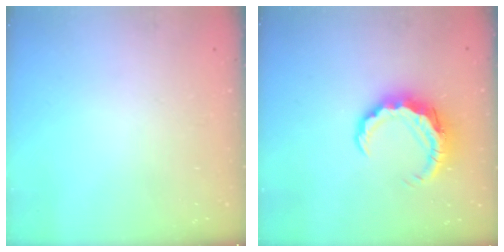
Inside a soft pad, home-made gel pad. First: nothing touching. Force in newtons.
{"total": 9.4, "press": 9.3, "slide": 1.5}